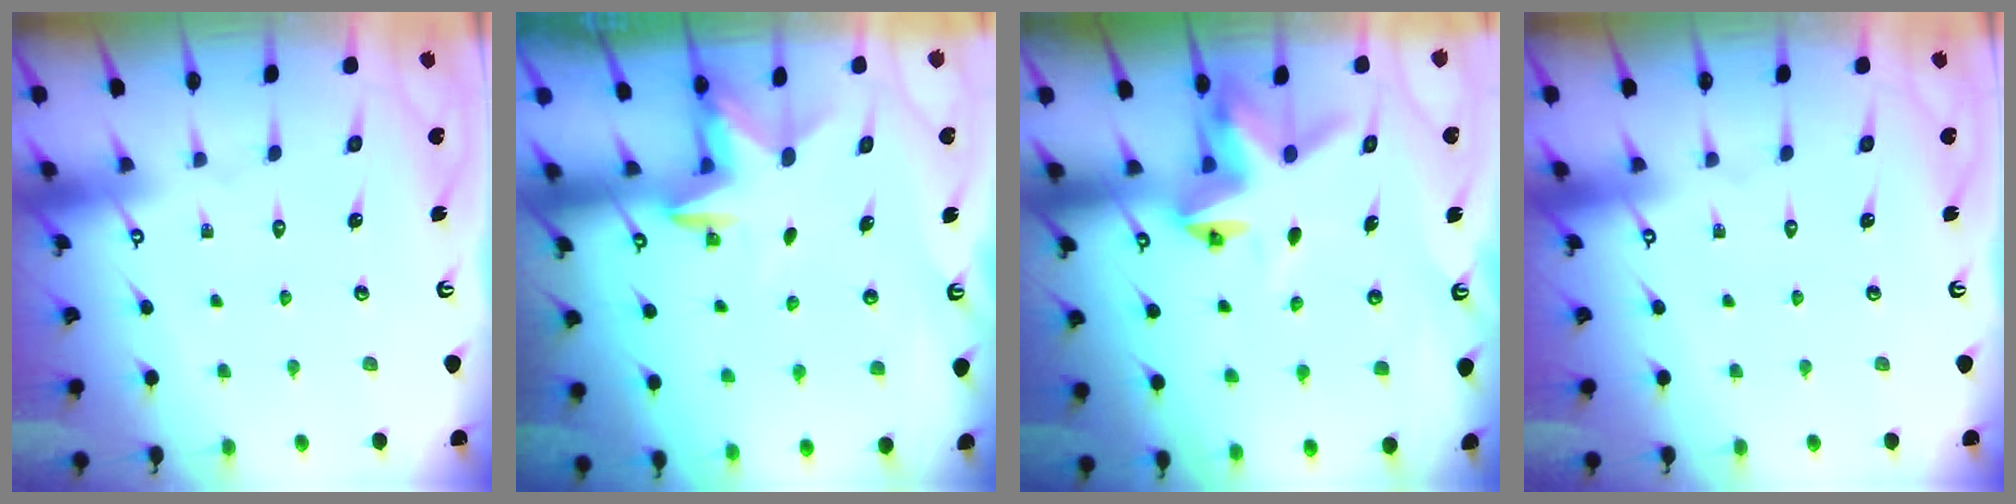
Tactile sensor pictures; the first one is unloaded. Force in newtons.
{"total": 2.9, "press": 2.8, "slide": 0.7}
{"total": 4.6, "press": 4.6, "slide": 0.2}
{"total": 0.0}